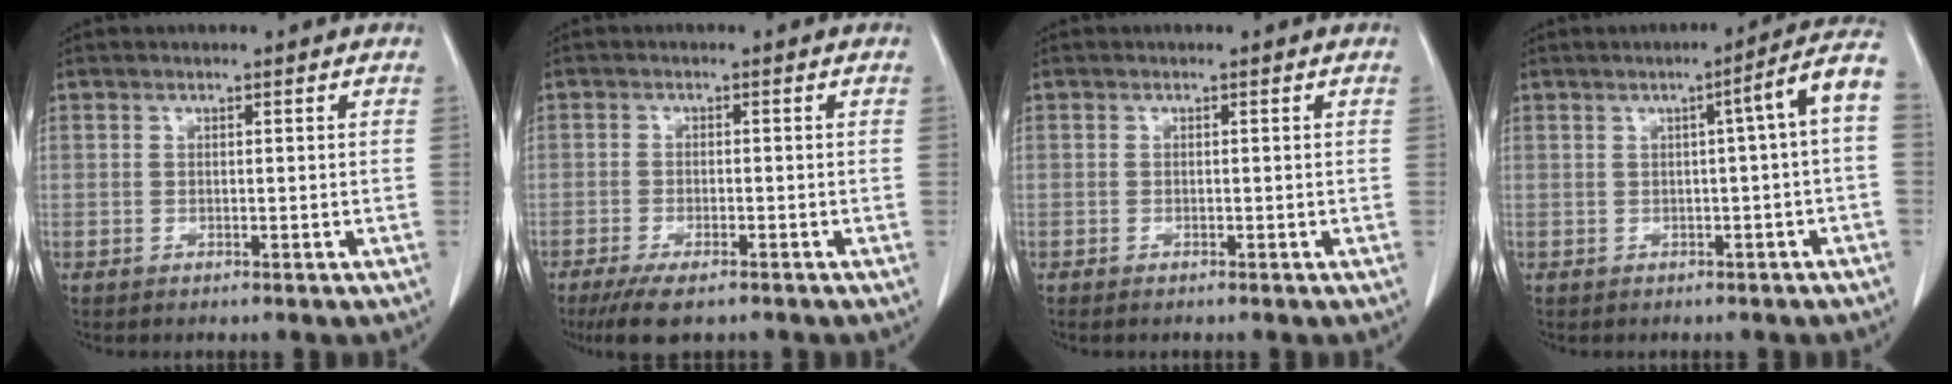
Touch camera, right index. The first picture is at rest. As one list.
[{"total": 5.9, "force": [-4.3, 1.4, 3.7], "torque": [-0.064, -0.013, -0.070]}, {"total": 0.5, "force": [-0.5, 0.0, 0.2], "torque": [-0.009, -0.002, -0.007]}, {"total": 6.5, "force": [0.2, -0.4, 6.5], "torque": [-0.075, 0.018, -0.004]}]